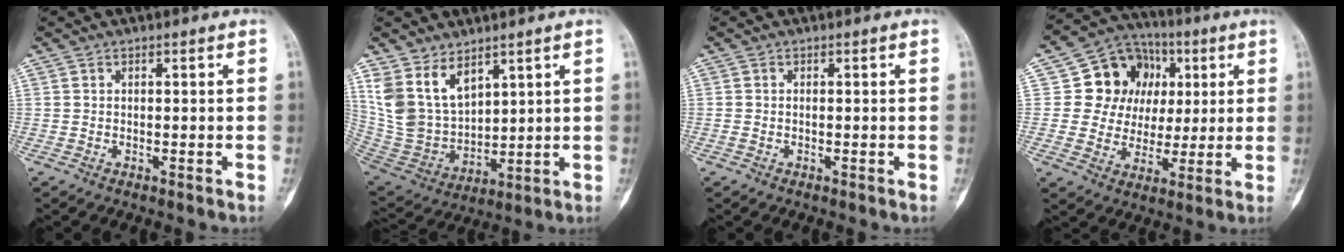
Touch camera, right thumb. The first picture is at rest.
{"total": 12.7, "force": [7.2, 7.6, 7.2], "torque": [-0.117, -0.032, 0.171]}
{"total": 0.5, "force": [-0.1, 0.3, 0.4], "torque": [-0.011, 0.002, -0.002]}
{"total": 14.1, "force": [3.3, 12.4, 5.7], "torque": [-0.036, 0.011, 0.056]}